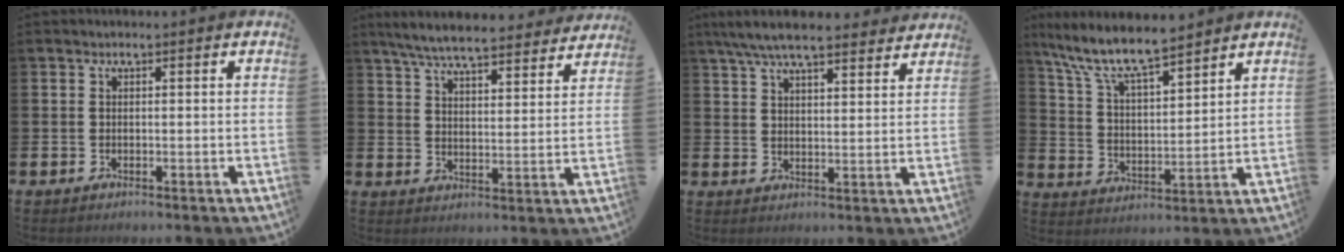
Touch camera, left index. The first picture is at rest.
{"total": 7.1, "force": [6.7, 1.0, 2.1], "torque": [-0.064, -0.039, 0.117]}
{"total": 7.5, "force": [6.9, 1.2, 2.8], "torque": [-0.073, -0.026, 0.125]}
{"total": 9.2, "force": [8.3, 1.4, 3.9], "torque": [-0.110, -0.045, 0.146]}